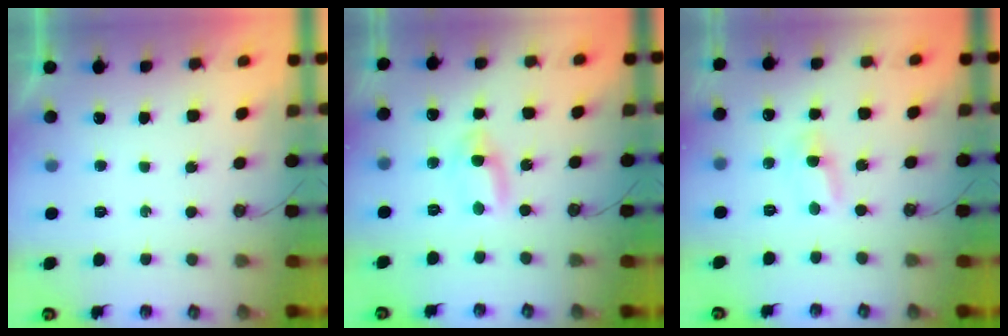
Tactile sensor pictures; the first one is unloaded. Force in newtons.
{"total": 2.1, "press": 1.7, "slide": 1.2}
{"total": 1.7, "press": 1.7, "slide": 0.1}